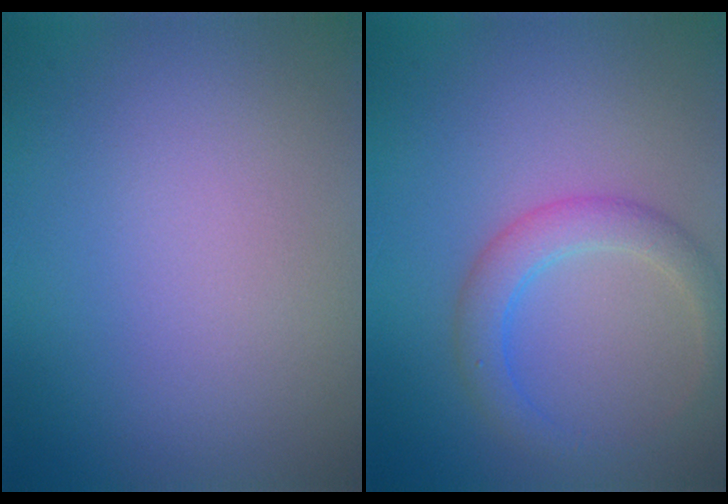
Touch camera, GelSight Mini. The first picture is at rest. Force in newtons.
{"total": 3.0, "press": 3.0, "slide": 0.1}